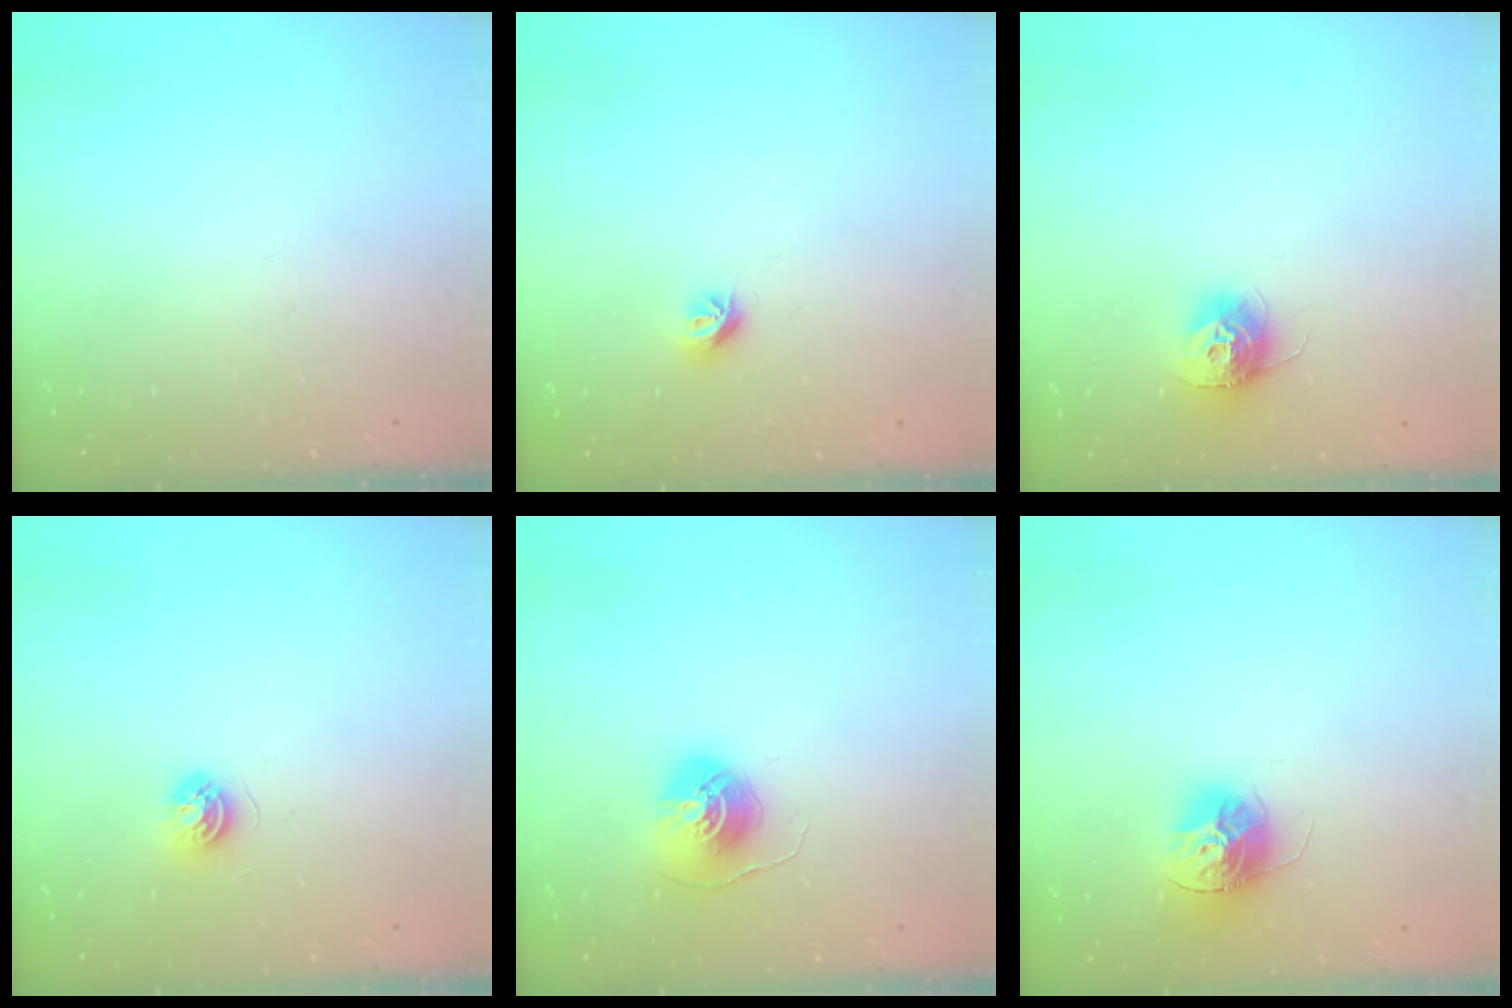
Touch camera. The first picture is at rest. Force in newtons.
{"total": 6.5, "press": 6.5, "slide": 0.7}
{"total": 10.2, "press": 10.2, "slide": 0.4}
{"total": 5.4, "press": 5.4, "slide": 0.5}
{"total": 7.8, "press": 7.8, "slide": 0.3}
{"total": 12.2, "press": 12.2, "slide": 0.4}